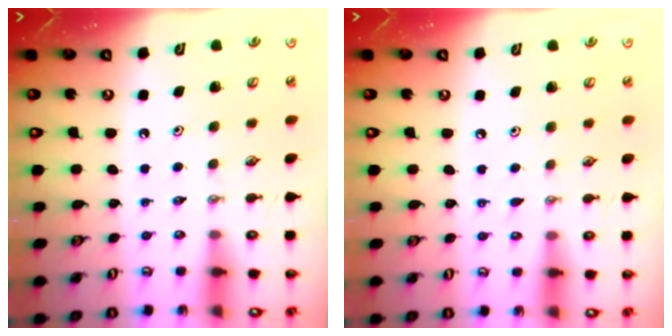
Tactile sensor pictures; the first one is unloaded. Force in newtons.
{"total": 2.7, "press": 2.6, "slide": 0.3}